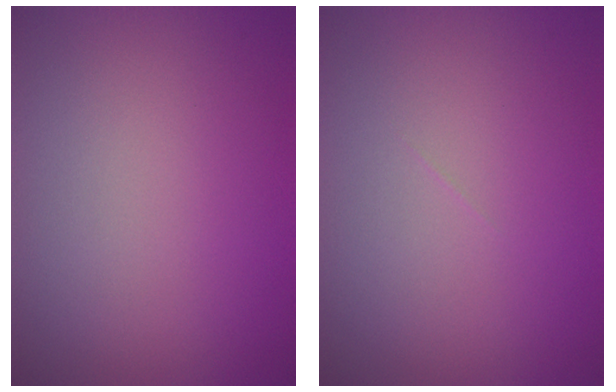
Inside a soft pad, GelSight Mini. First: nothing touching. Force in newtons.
{"total": 0.0}